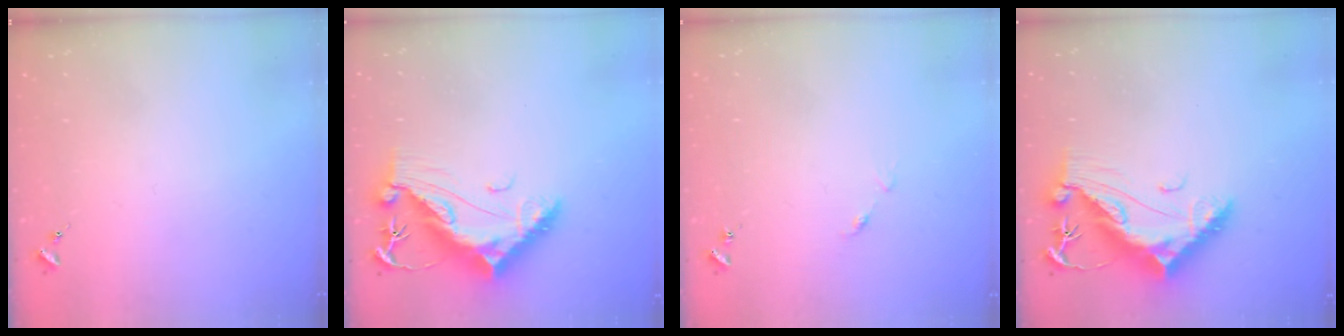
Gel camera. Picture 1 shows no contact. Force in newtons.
{"total": 13.5, "press": 13.4, "slide": 1.3}
{"total": 4.6, "press": 4.6, "slide": 0.4}
{"total": 13.5, "press": 13.4, "slide": 1.3}